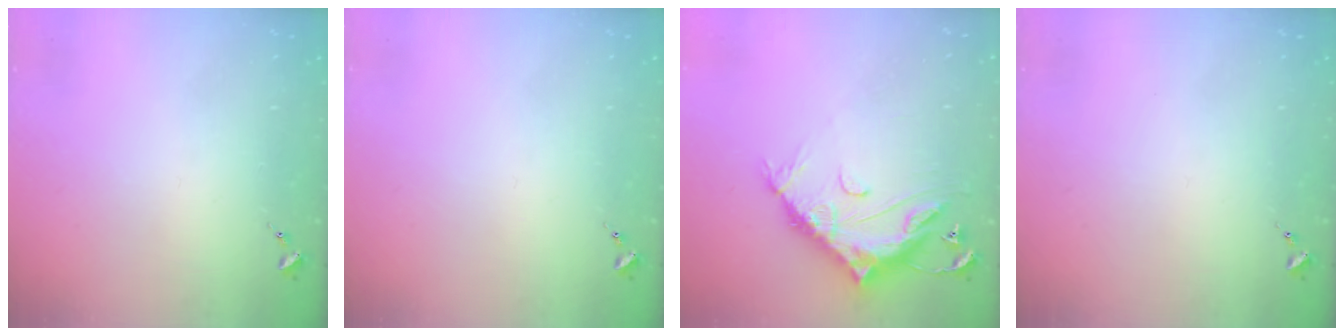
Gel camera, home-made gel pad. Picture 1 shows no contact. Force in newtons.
{"total": 0.0}
{"total": 15.2, "press": 15.2, "slide": 1.0}
{"total": 0.0}